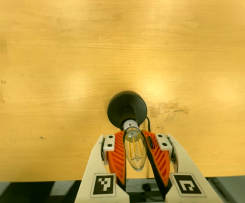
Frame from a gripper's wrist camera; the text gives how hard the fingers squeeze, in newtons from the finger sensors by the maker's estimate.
{"total": 17.7, "left": 18.3, "right": 17.1}